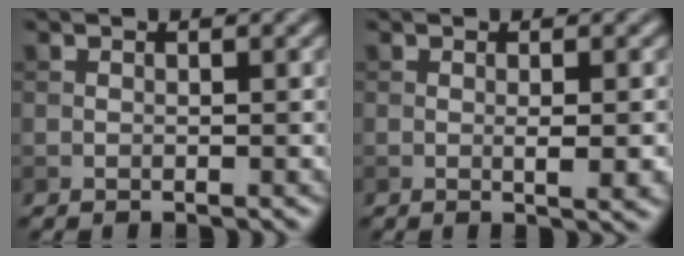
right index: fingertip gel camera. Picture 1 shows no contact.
{"total": 2.7, "force": [-0.2, 0.6, 2.6], "torque": [-0.038, -0.005, -0.001]}